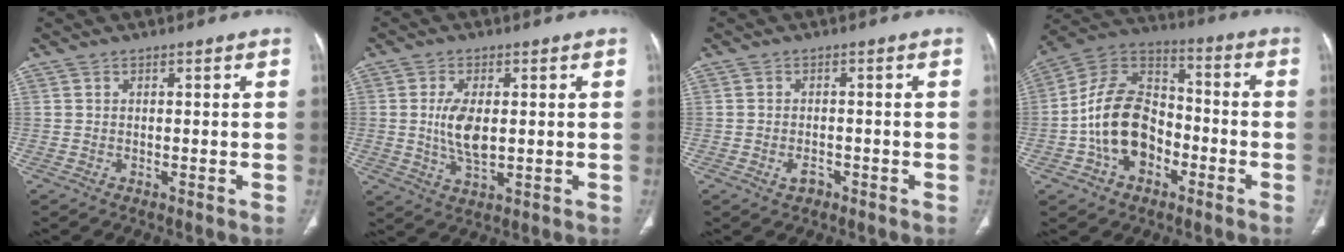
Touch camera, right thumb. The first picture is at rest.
{"total": 7.3, "force": [0.4, 3.5, 6.4], "torque": [-0.126, -0.010, 0.013]}
{"total": 2.2, "force": [-1.1, 1.5, 1.2], "torque": [-0.020, 0.009, -0.014]}
{"total": 16.3, "force": [-4.5, 11.3, 10.9], "torque": [-0.173, 0.045, -0.087]}